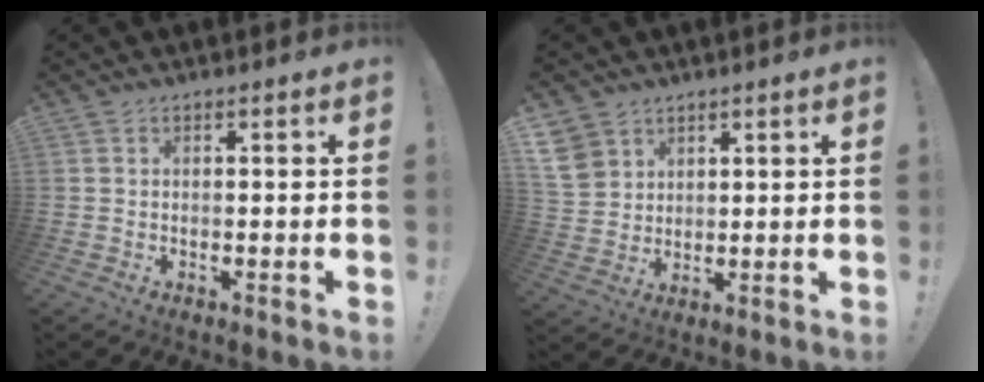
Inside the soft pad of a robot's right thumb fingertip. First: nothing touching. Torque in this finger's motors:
{"motor_torque": [0.40, 0.27, -0.39, -0.45, -0.02]}